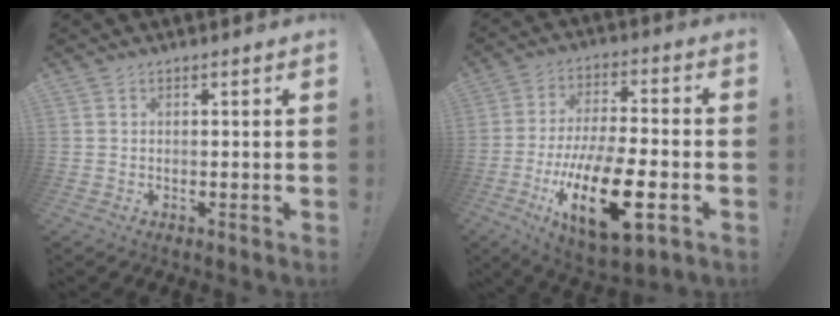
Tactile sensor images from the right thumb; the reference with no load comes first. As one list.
[{"total": 22.1, "force": [-7.9, 8.4, 18.8], "torque": [-0.340, 0.031, -0.120]}]